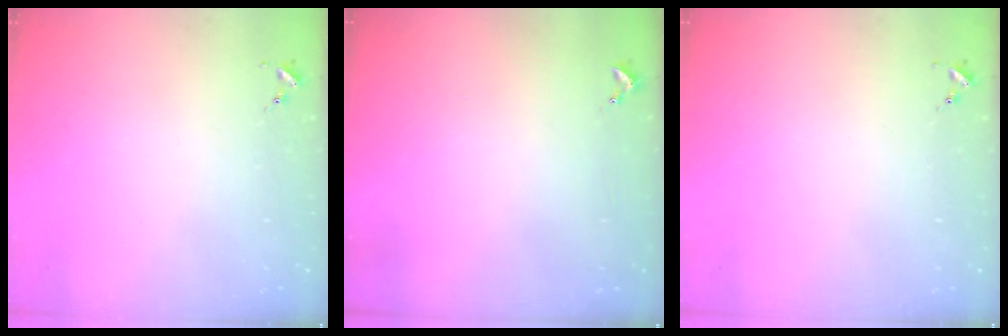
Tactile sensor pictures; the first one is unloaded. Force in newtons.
{"total": 0.9, "press": 0.9, "slide": 0.0}
{"total": 0.0}